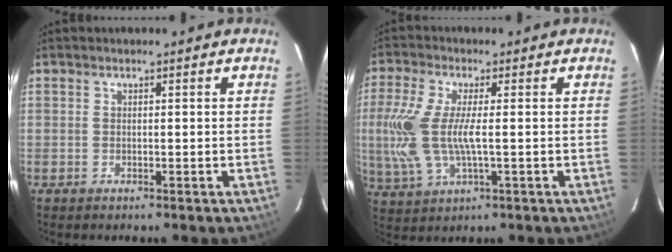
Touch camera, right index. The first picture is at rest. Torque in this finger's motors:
{"motor_torque": [1.01, -0.49, 0.81, 0.21]}